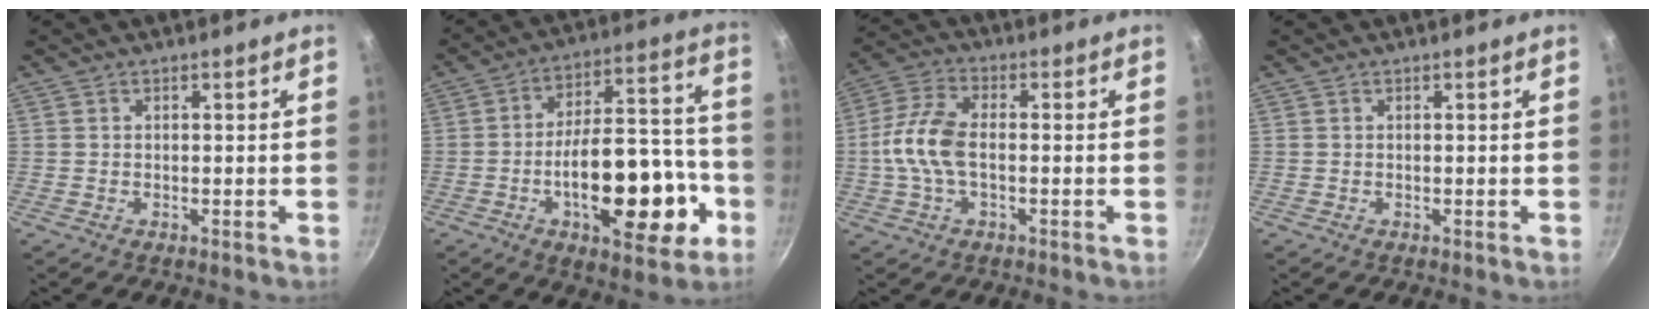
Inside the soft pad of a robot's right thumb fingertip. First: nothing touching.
{"total": 22.7, "force": [-7.4, 10.0, 18.9], "torque": [-0.241, 0.048, -0.103]}
{"total": 9.6, "force": [-0.9, 4.9, 8.1], "torque": [-0.170, 0.026, -0.031]}
{"total": 0.0}